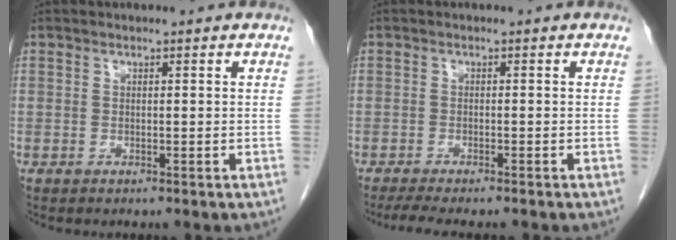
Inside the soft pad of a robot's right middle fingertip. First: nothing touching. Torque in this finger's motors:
{"motor_torque": [0.66, -0.46, 0.03, 0.03]}